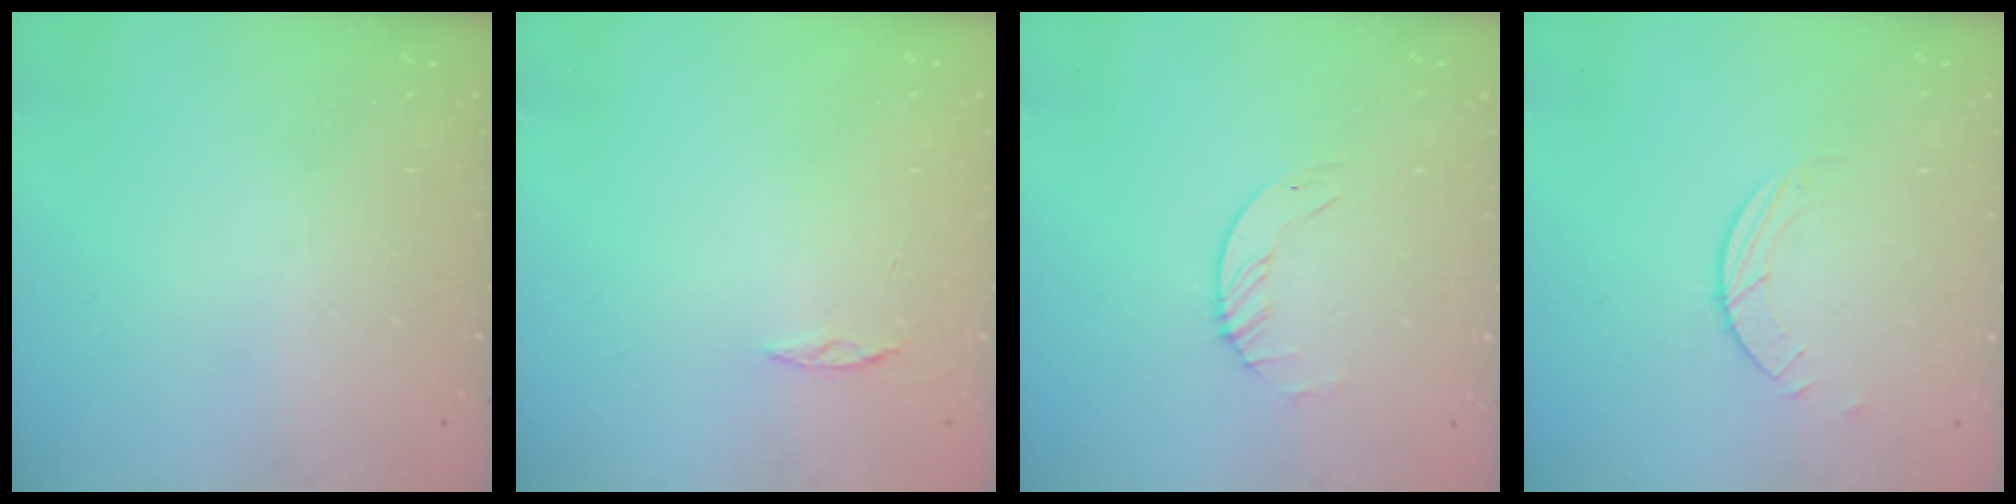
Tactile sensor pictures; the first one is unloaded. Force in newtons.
{"total": 3.1, "press": 3.1, "slide": 0.3}
{"total": 1.7, "press": 1.7, "slide": 0.2}
{"total": 2.0, "press": 2.0, "slide": 0.2}